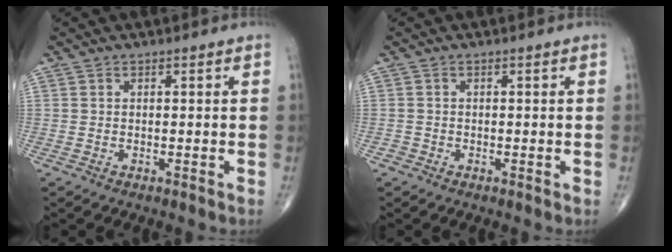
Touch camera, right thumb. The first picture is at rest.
{"total": 0.8, "force": [-0.4, 0.7, 0.0], "torque": [0.001, 0.002, -0.012]}